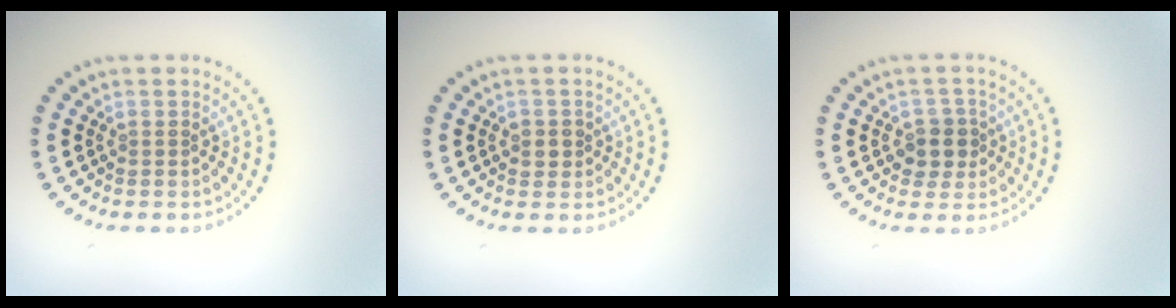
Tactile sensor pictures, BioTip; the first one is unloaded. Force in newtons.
{"total": 1.1, "press": 1.1, "slide": 0.4}
{"total": 2.4, "press": 2.2, "slide": 1.0}